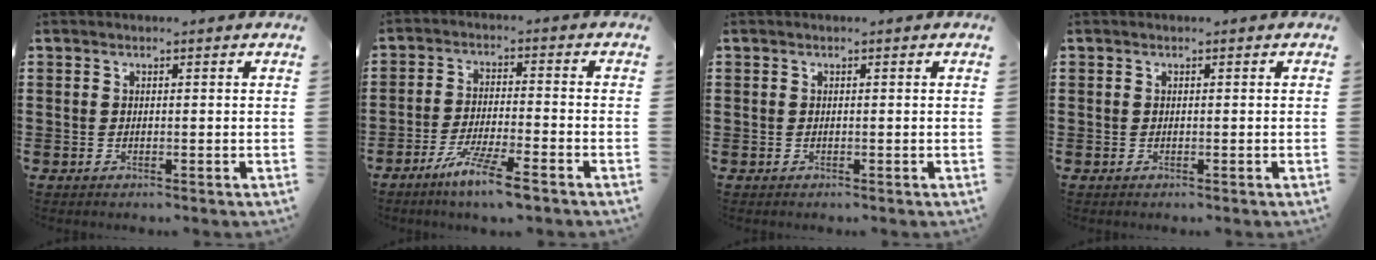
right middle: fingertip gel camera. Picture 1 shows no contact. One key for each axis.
{"total": 7.1, "fx": -5.4, "fy": 0.3, "fz": 4.7, "tx": -0.092, "ty": -0.009, "tz": -0.096}
{"total": 0.0}
{"total": 0.0}